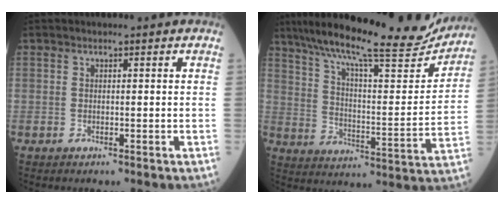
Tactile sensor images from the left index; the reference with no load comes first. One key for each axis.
{"total": 23.7, "fx": 20.8, "fy": 2.4, "fz": 11.0, "tx": -0.191, "ty": -0.024, "tz": 0.294}